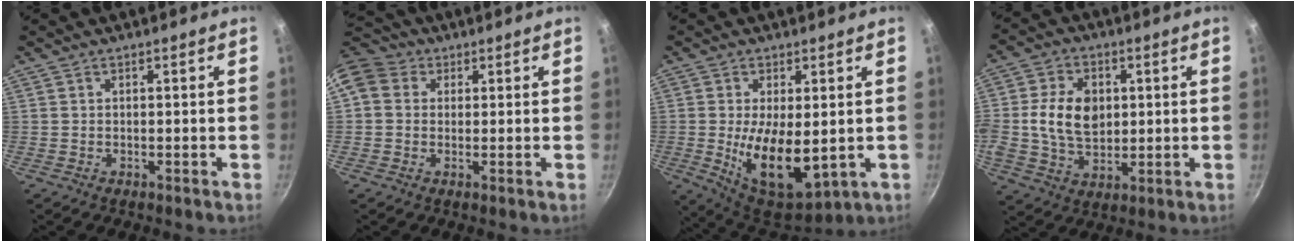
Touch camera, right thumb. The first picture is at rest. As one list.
[{"total": 9.3, "force": [2.2, 7.9, 4.5], "torque": [-0.075, 0.017, 0.023]}, {"total": 14.1, "force": [-0.9, 6.8, 12.3], "torque": [-0.189, -0.022, 0.004]}, {"total": 11.7, "force": [1.2, 8.3, 8.2], "torque": [-0.130, -0.002, 0.019]}]